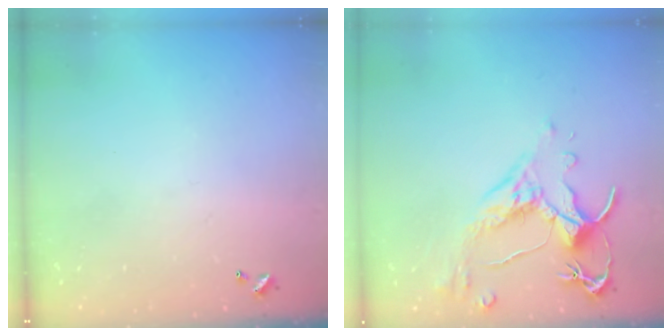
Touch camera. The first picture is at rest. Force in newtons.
{"total": 2.5, "press": 2.2, "slide": 1.3}